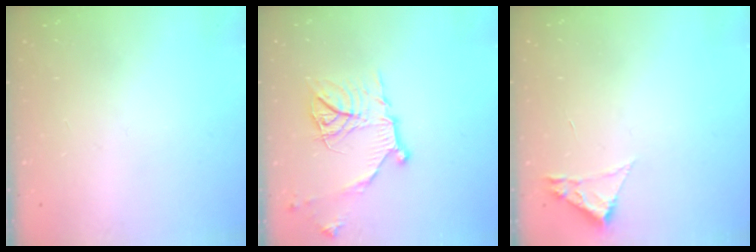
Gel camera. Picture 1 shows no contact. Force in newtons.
{"total": 14.7, "press": 14.7, "slide": 0.2}
{"total": 1.8, "press": 1.8, "slide": 0.2}